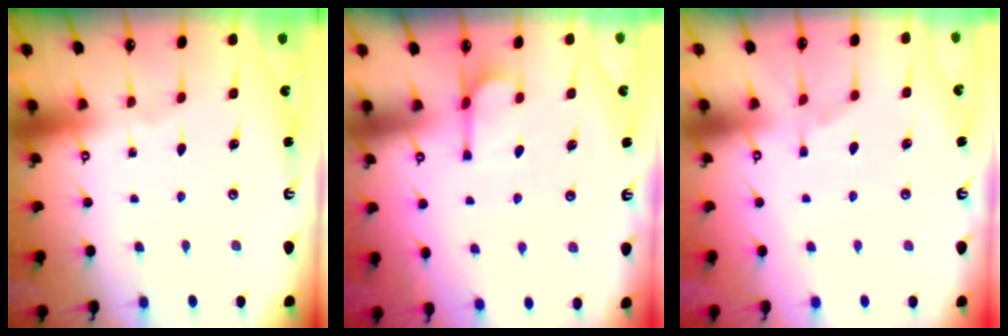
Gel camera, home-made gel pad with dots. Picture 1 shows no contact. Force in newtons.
{"total": 2.2, "press": 1.8, "slide": 1.2}
{"total": 5.8, "press": 5.6, "slide": 1.3}